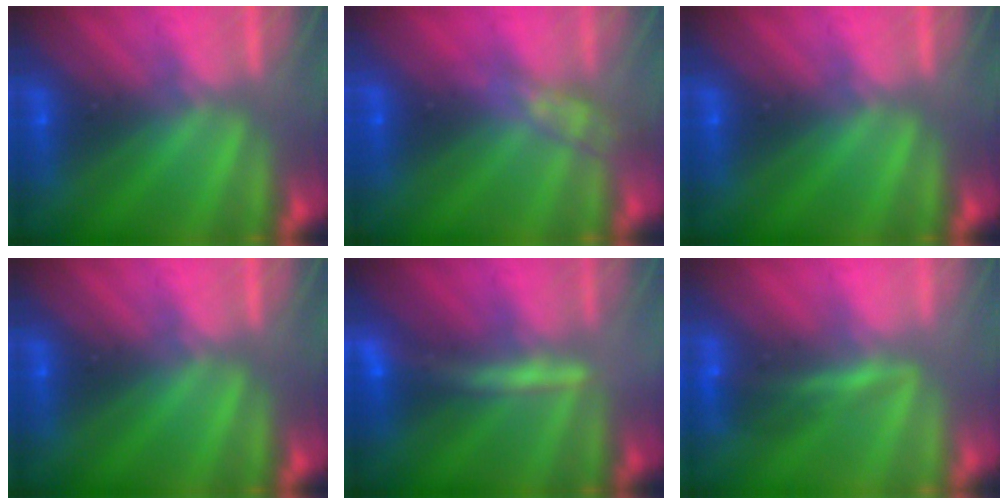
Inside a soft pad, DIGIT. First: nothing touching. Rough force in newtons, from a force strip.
{"total": 3.1}
{"total": 0.0}
{"total": 0.0}
{"total": 2.8}
{"total": 3.7}